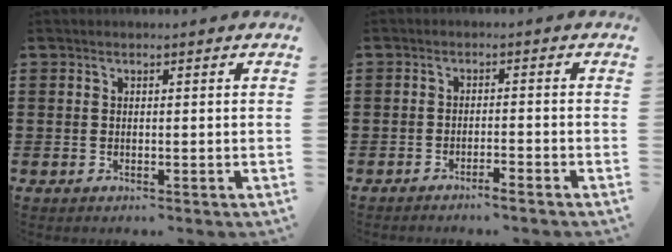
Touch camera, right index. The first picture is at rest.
{"total": 2.0, "force": [-1.8, -0.3, 0.6], "torque": [-0.012, 0.001, -0.035]}